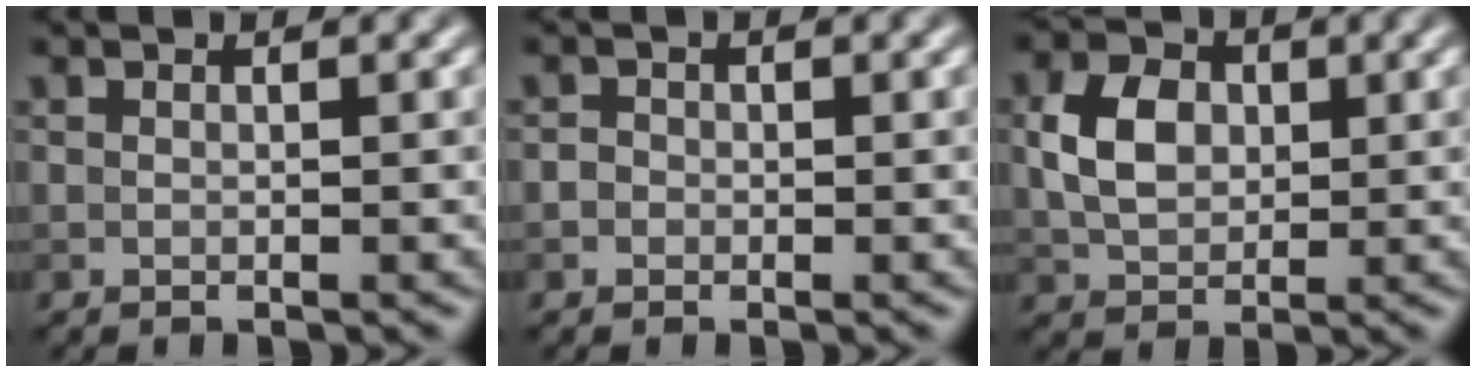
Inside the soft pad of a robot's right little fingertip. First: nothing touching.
{"total": 1.0, "force": [-0.1, 0.9, 0.3], "torque": [0.003, 0.000, -0.010]}
{"total": 4.6, "force": [0.6, 3.4, 3.0], "torque": [-0.066, 0.004, 0.008]}